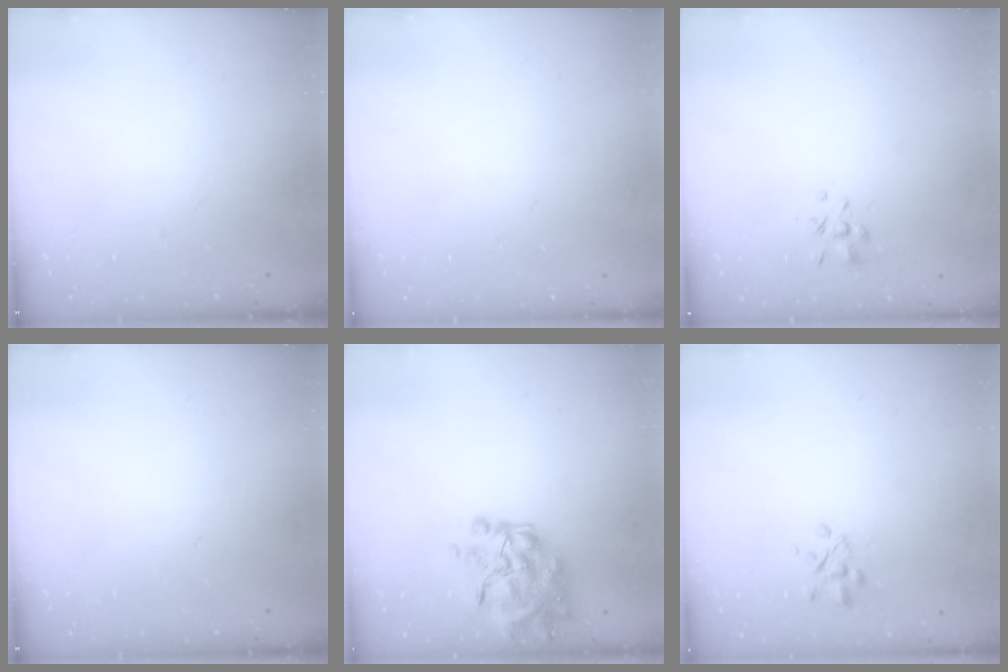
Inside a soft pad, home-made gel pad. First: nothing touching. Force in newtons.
{"total": 1.8, "press": 1.8, "slide": 0.2}
{"total": 1.3, "press": 1.1, "slide": 0.5}
{"total": 0.0}
{"total": 12.0, "press": 11.4, "slide": 3.9}
{"total": 2.7, "press": 2.6, "slide": 0.7}